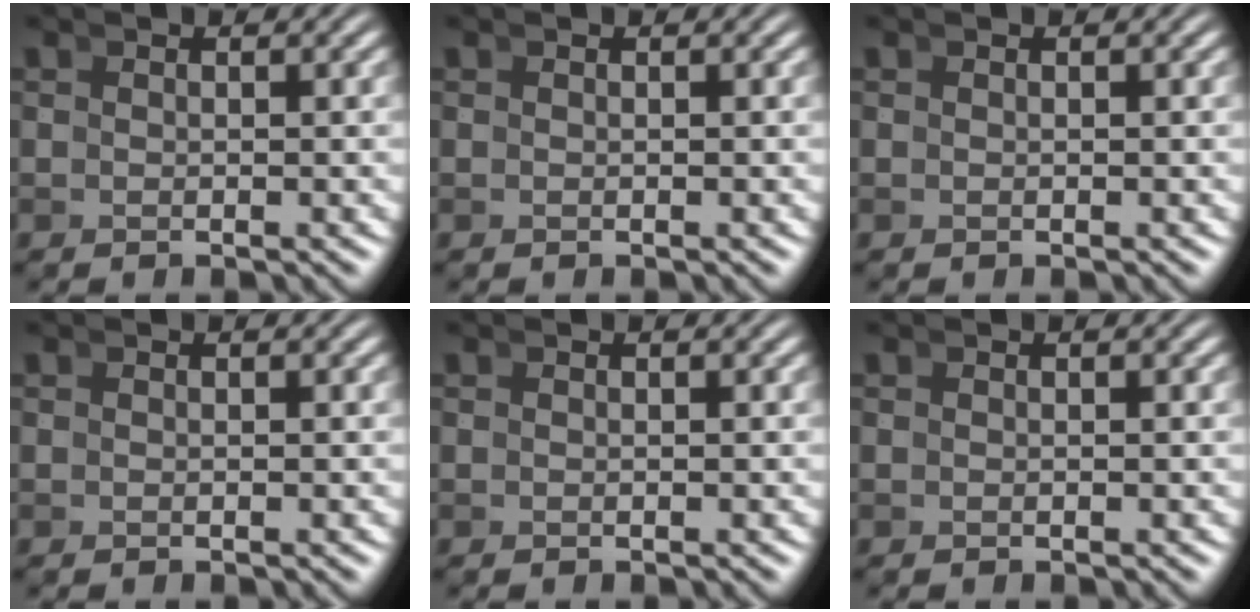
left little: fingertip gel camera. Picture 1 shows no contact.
{"total": 0.0}
{"total": 0.0}
{"total": 0.0}
{"total": 0.0}
{"total": 0.0}